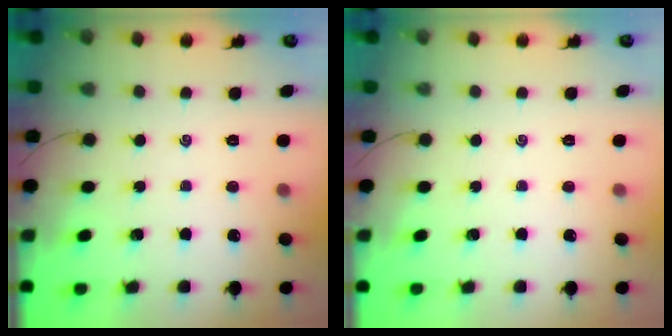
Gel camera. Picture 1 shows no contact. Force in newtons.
{"total": 0.0}